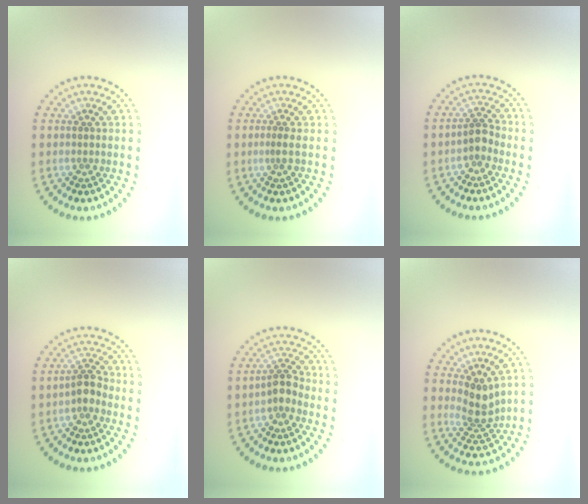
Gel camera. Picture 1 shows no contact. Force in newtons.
{"total": 0.7, "press": 0.4, "slide": 0.6}
{"total": 1.8, "press": 1.4, "slide": 1.1}
{"total": 2.0, "press": 1.6, "slide": 1.1}
{"total": 2.0, "press": 1.6, "slide": 1.3}
{"total": 2.8, "press": 2.1, "slide": 1.9}